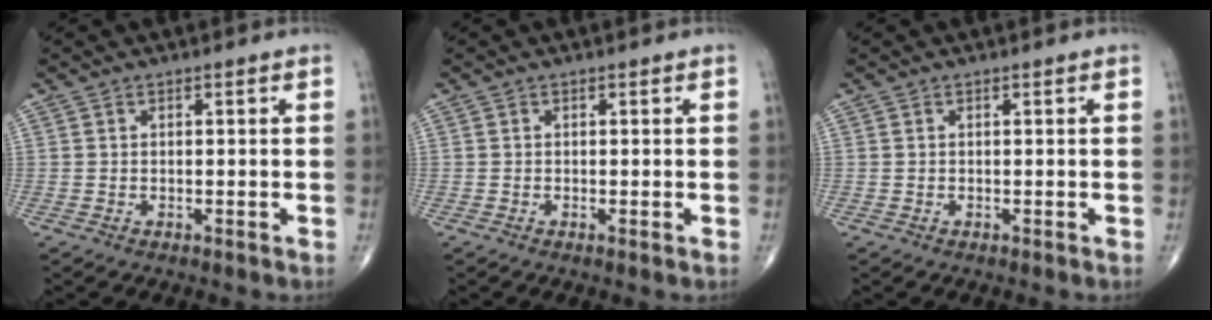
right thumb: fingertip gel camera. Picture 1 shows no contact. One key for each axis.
{"total": 0.0}
{"total": 0.0}